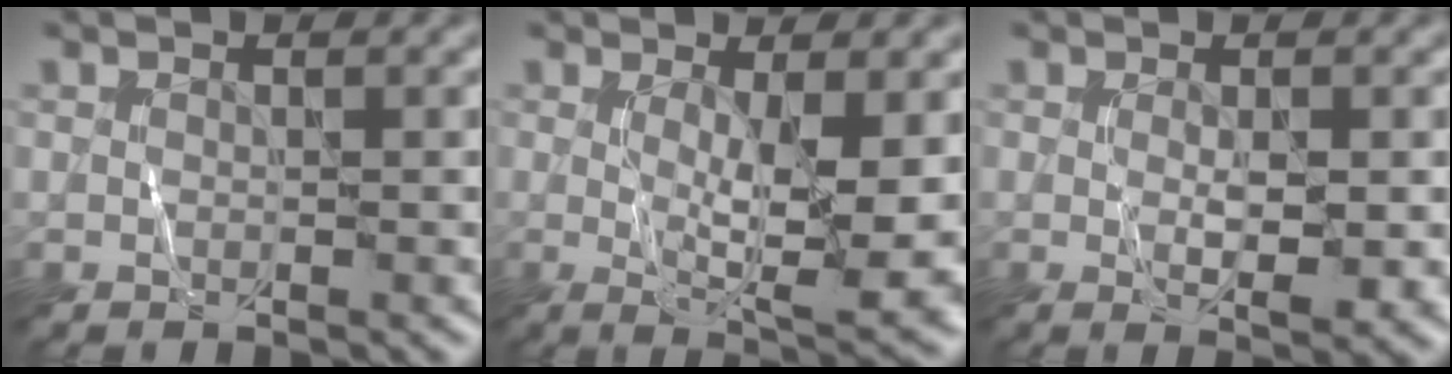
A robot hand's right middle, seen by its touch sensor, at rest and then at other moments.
{"total": 7.7, "force": [-0.2, 1.9, 7.4], "torque": [-0.123, -0.018, 0.004]}
{"total": 2.8, "force": [0.0, 0.8, 2.7], "torque": [-0.047, -0.008, 0.004]}